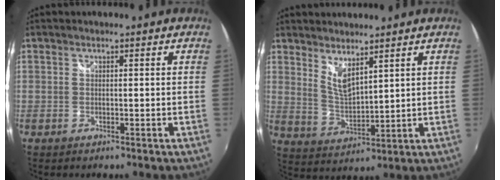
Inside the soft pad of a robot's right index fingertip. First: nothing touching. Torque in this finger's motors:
{"motor_torque": [0.03, 0.09, 0.17, 0.05]}